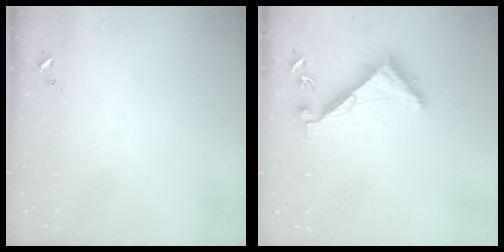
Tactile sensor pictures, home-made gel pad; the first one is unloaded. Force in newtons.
{"total": 7.2, "press": 7.2, "slide": 0.3}